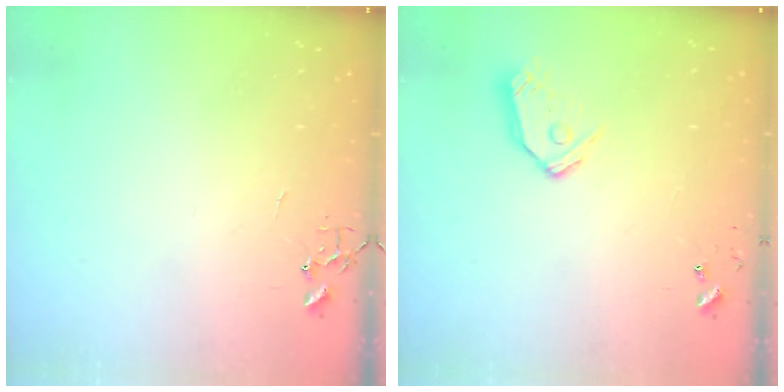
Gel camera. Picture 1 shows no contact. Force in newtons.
{"total": 10.1, "press": 10.1, "slide": 1.2}